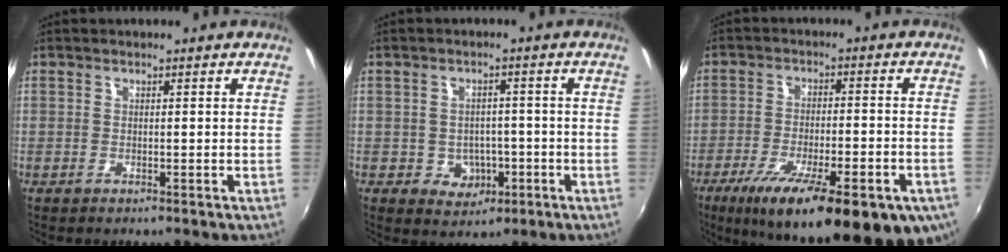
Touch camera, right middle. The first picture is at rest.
{"total": 5.3, "force": [-1.6, 4.5, 2.1], "torque": [-0.048, 0.009, -0.009]}
{"total": 25.2, "force": [-15.7, 6.9, 18.4], "torque": [-0.299, -0.051, -0.221]}